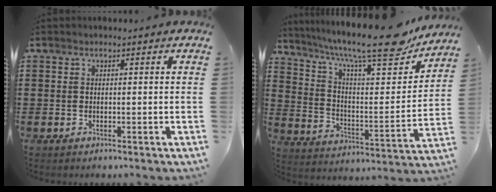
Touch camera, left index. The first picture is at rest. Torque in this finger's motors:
{"motor_torque": [2.13, -0.01, 1.05, 0.21]}